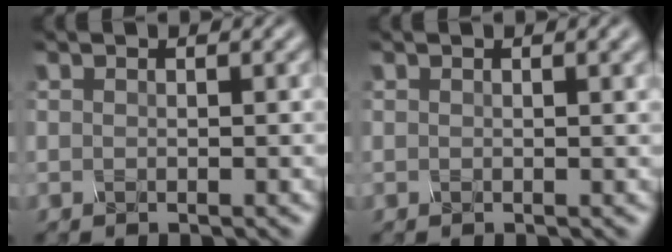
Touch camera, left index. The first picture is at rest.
{"total": 1.9, "force": [1.1, 0.7, 1.5], "torque": [-0.010, 0.008, 0.015]}